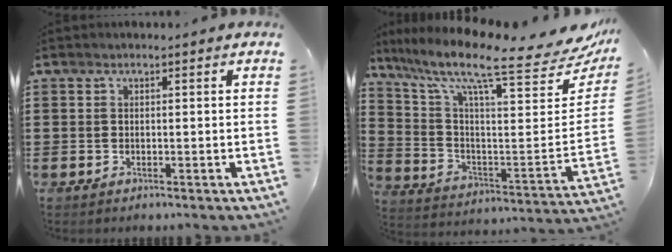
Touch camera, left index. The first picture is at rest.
{"total": 12.0, "force": [9.0, 1.5, 7.8], "torque": [-0.171, -0.073, 0.141]}